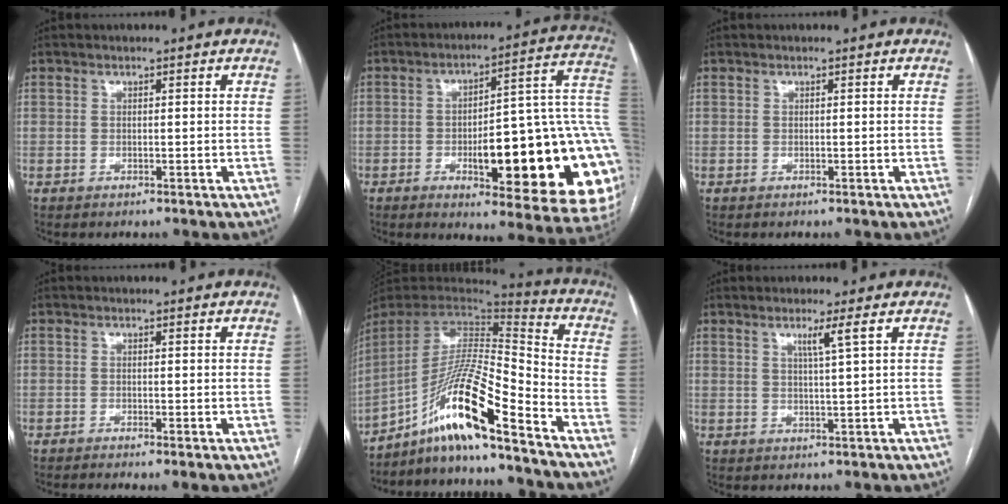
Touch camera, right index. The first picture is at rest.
{"total": 26.9, "force": [-4.6, 5.7, 25.9], "torque": [-0.234, 0.019, -0.053]}
{"total": 0.0}
{"total": 1.3, "force": [-0.8, 0.0, 1.1], "torque": [-0.018, -0.003, -0.014]}
{"total": 16.8, "force": [-11.5, 0.3, 12.3], "torque": [-0.236, 0.005, -0.209]}
{"total": 2.8, "force": [1.3, -0.9, 2.3], "torque": [-0.042, -0.006, 0.026]}